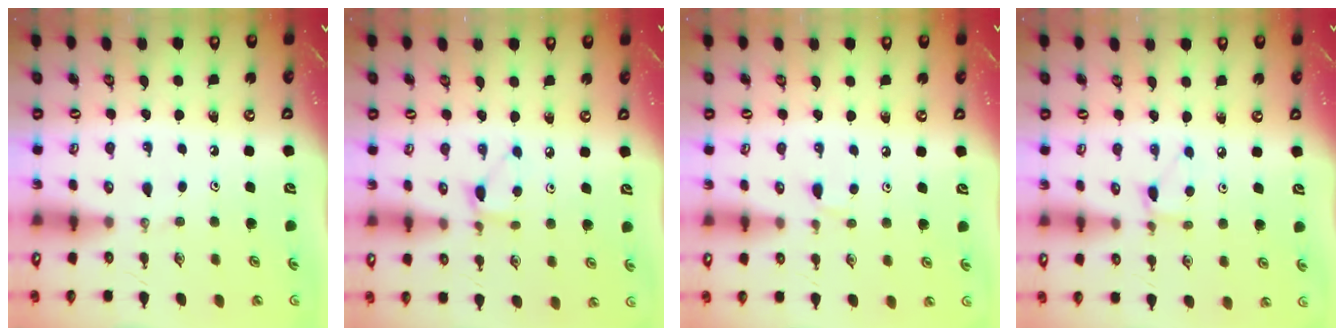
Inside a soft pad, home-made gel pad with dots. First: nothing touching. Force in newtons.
{"total": 5.1, "press": 5.1, "slide": 0.6}
{"total": 2.9, "press": 2.8, "slide": 0.5}
{"total": 4.1, "press": 4.0, "slide": 0.7}